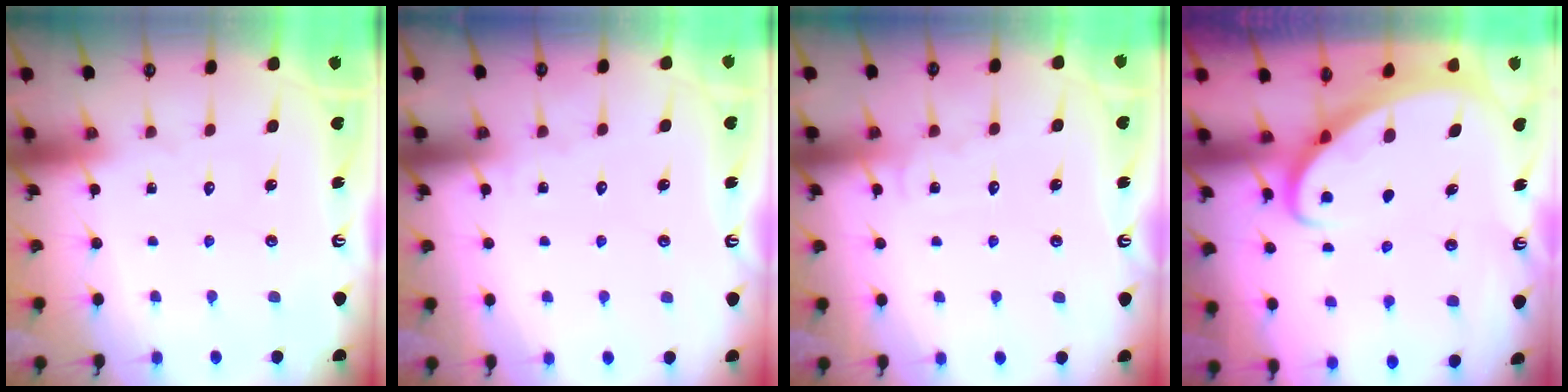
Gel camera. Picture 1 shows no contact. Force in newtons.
{"total": 1.8, "press": 1.7, "slide": 0.3}
{"total": 6.7, "press": 6.7, "slide": 0.7}
{"total": 2.4, "press": 2.4, "slide": 0.3}